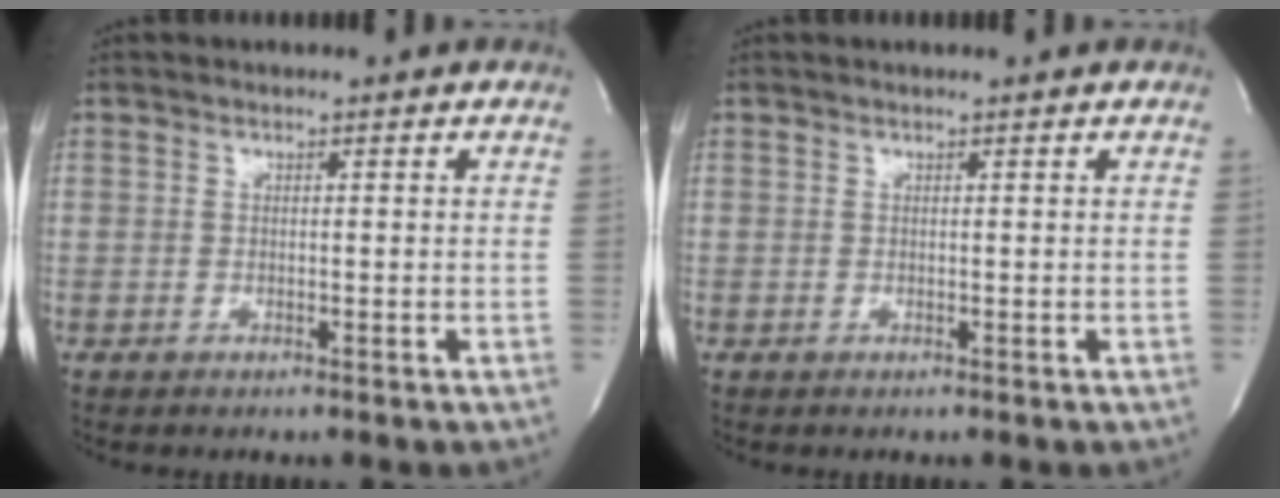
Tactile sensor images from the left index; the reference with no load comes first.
{"total": 1.0, "force": [0.9, 0.0, 0.5], "torque": [-0.005, 0.007, 0.014]}